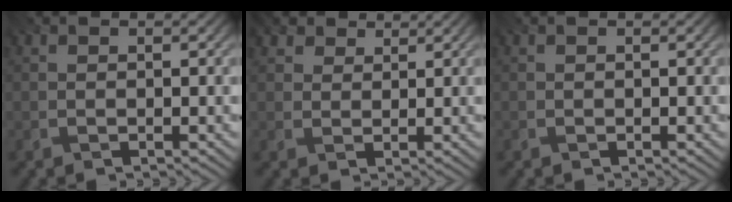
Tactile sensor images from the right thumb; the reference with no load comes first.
{"total": 3.2, "force": [2.3, 2.0, 0.9], "torque": [-0.025, -0.006, 0.049]}
{"total": 0.0}